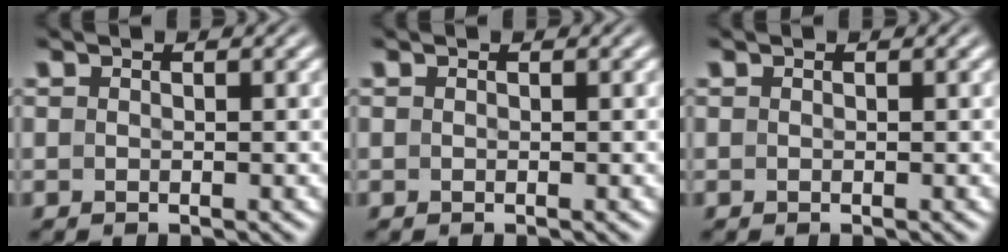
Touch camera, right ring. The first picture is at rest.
{"total": 0.0}
{"total": 0.0}